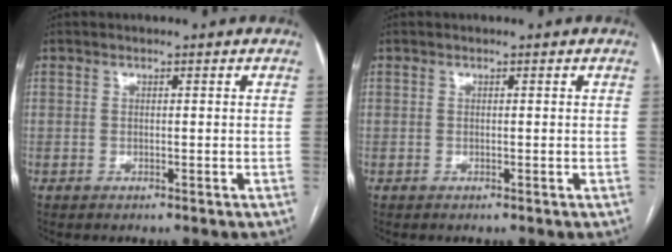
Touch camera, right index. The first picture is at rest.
{"total": 0.0}